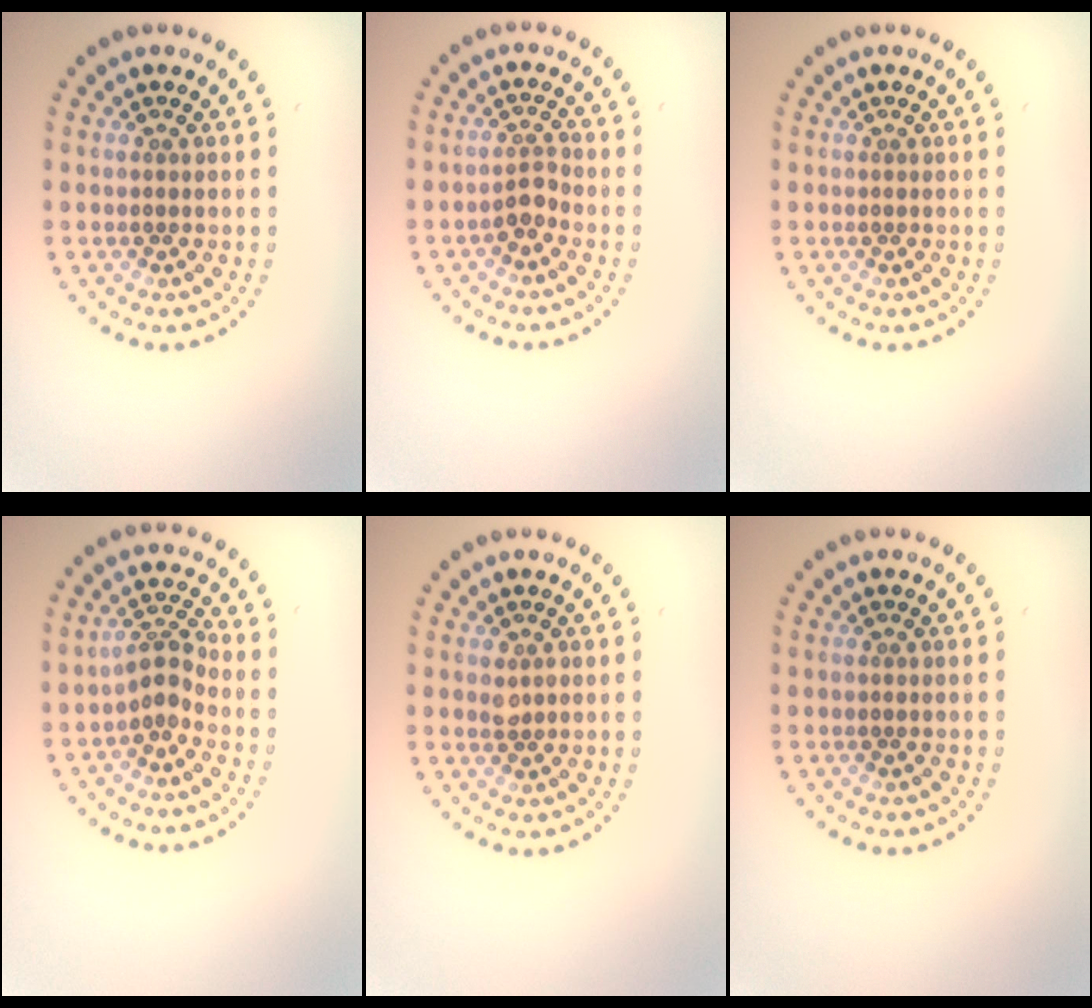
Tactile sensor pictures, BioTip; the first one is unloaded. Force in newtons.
{"total": 1.7, "press": 1.3, "slide": 1.1}
{"total": 0.0}
{"total": 2.2, "press": 1.7, "slide": 1.4}
{"total": 1.1, "press": 1.1, "slide": 0.1}
{"total": 0.0}